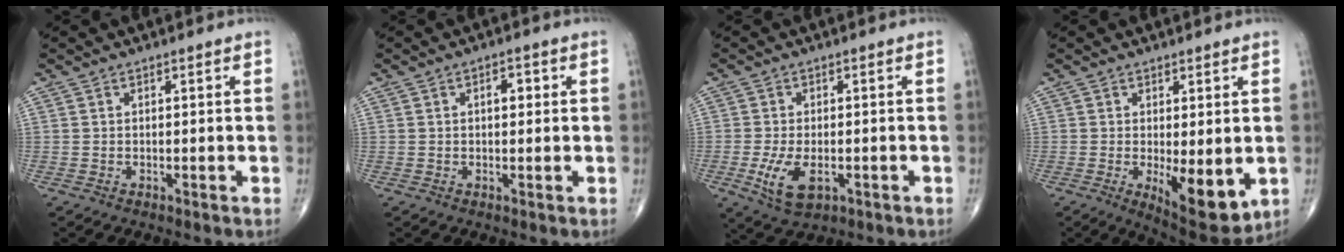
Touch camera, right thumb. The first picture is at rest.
{"total": 2.4, "force": [0.5, 1.4, 1.9], "torque": [-0.018, 0.004, 0.003]}
{"total": 7.0, "force": [-2.1, 3.7, 5.6], "torque": [-0.111, -0.007, -0.029]}
{"total": 10.1, "force": [-1.8, 3.9, 9.2], "torque": [-0.123, -0.027, -0.016]}